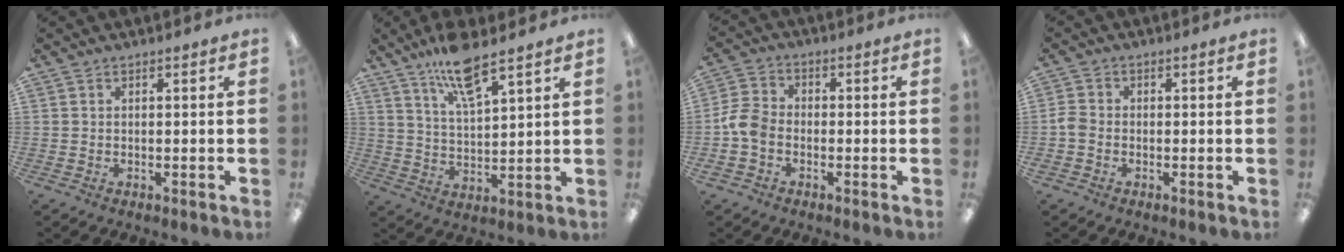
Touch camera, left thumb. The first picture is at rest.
{"total": 10.4, "force": [7.9, 2.5, 6.3], "torque": [-0.118, -0.033, 0.139]}
{"total": 6.6, "force": [-2.1, 5.0, 3.8], "torque": [-0.081, 0.016, -0.036]}
{"total": 2.5, "force": [-0.9, 1.9, 1.3], "torque": [-0.022, 0.005, -0.016]}